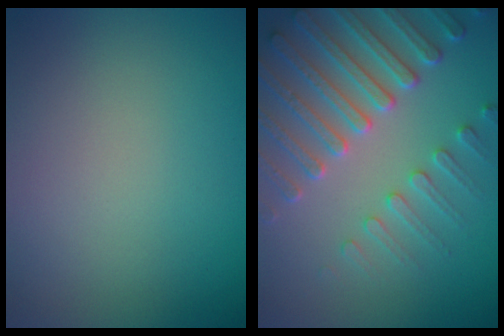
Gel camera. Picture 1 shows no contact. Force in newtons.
{"total": 6.2, "press": 5.2, "slide": 3.4}